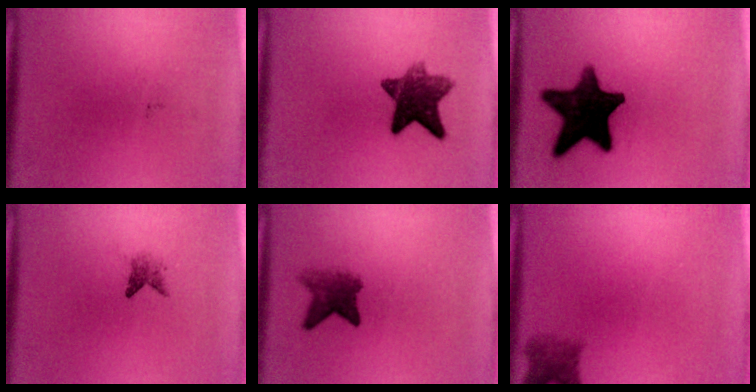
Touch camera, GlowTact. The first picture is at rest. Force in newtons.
{"total": 9.0}
{"total": 15.3}
{"total": 1.6}
{"total": 4.1}
{"total": 3.1}